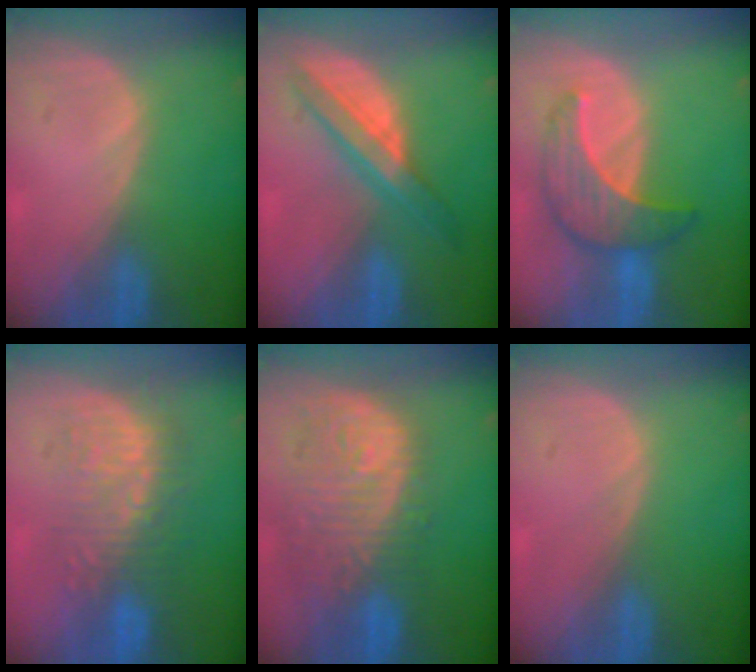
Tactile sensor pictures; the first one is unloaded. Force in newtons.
{"total": 6.0, "press": 6.0, "slide": 0.1}
{"total": 7.3, "press": 7.3, "slide": 0.2}
{"total": 8.9, "press": 8.6, "slide": 2.0}
{"total": 11.9, "press": 10.5, "slide": 5.6}
{"total": 0.0}